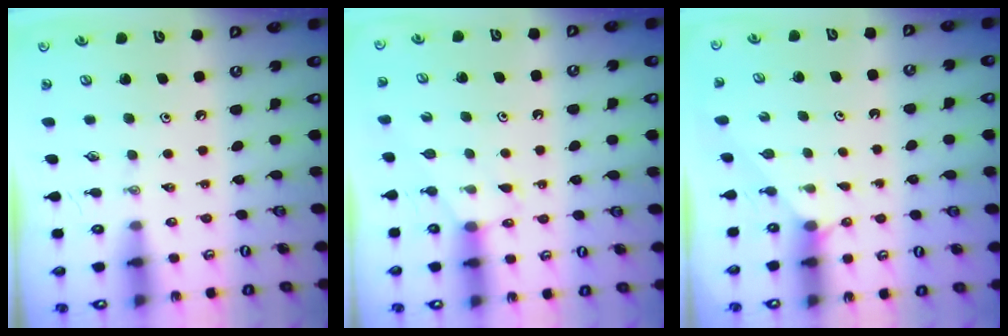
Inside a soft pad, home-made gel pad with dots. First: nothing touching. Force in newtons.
{"total": 5.0, "press": 4.9, "slide": 0.6}
{"total": 3.0, "press": 2.9, "slide": 0.3}